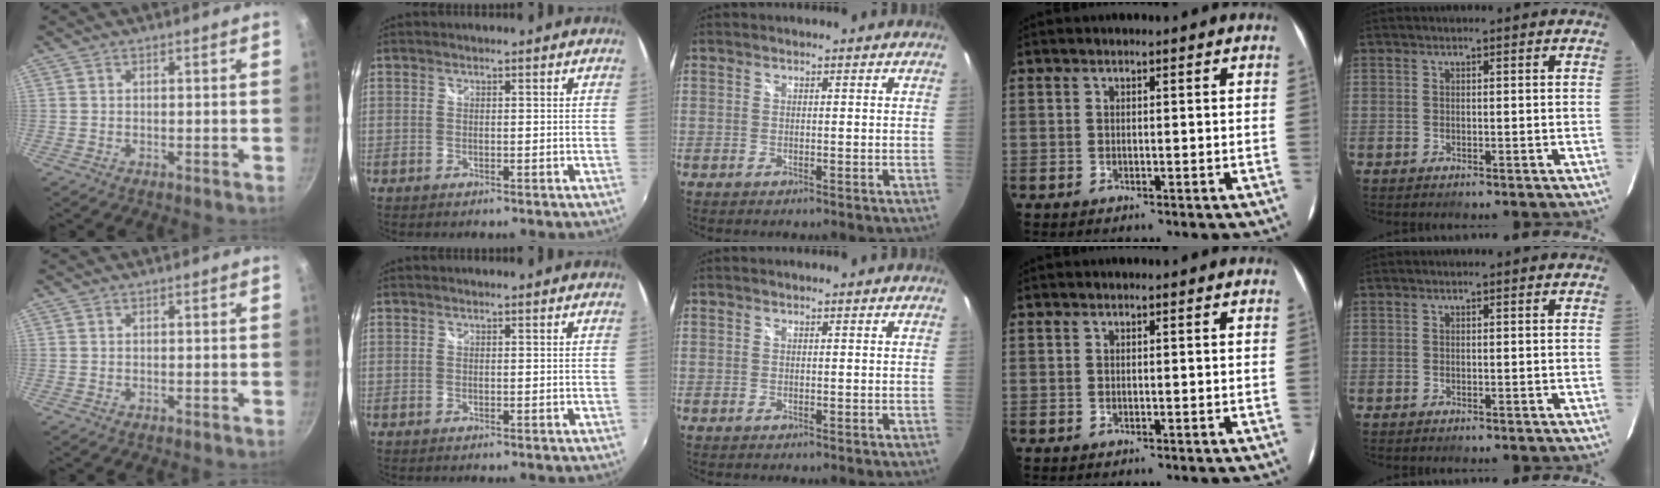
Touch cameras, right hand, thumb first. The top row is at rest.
{}